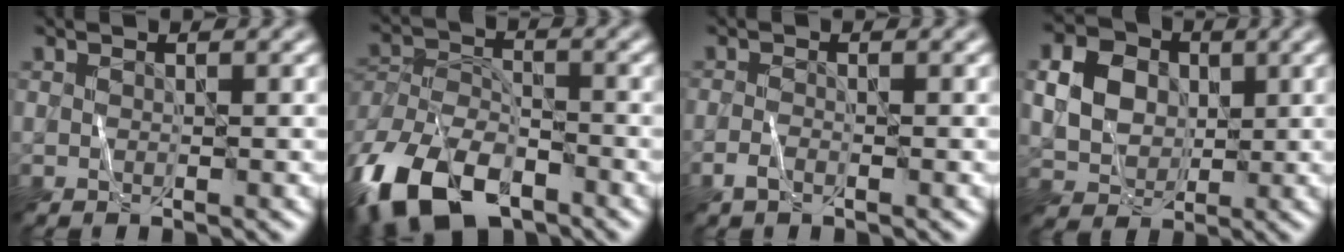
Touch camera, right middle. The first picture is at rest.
{"total": 12.2, "force": [-8.5, 6.1, 6.3], "torque": [-0.125, -0.018, -0.167]}
{"total": 1.3, "force": [-0.9, 0.4, 0.8], "torque": [-0.016, 0.003, -0.020]}
{"total": 6.4, "force": [1.1, 5.3, 3.4], "torque": [-0.083, 0.015, 0.016]}